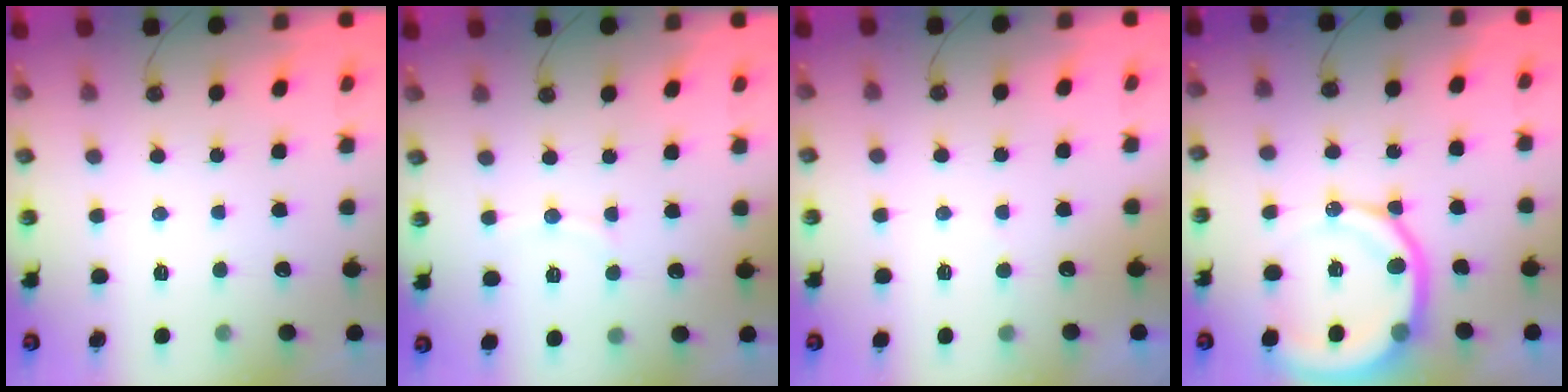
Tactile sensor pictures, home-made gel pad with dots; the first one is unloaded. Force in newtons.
{"total": 5.2, "press": 5.1, "slide": 0.7}
{"total": 2.8, "press": 2.7, "slide": 0.3}
{"total": 15.4, "press": 15.2, "slide": 2.1}